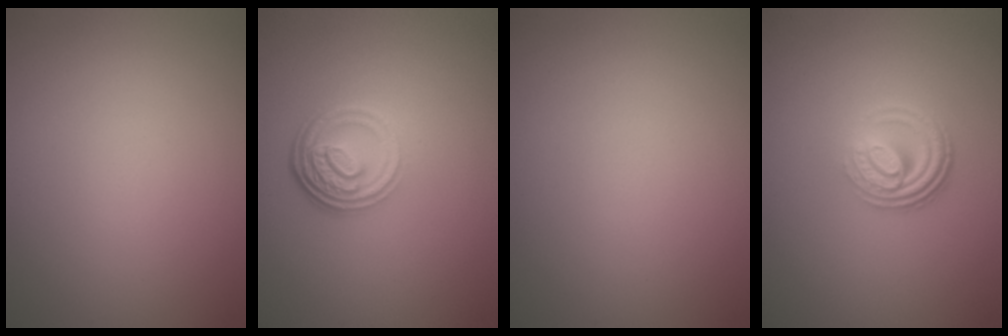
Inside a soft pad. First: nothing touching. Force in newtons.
{"total": 4.8, "press": 3.5, "slide": 3.3}
{"total": 0.0}
{"total": 4.2, "press": 2.8, "slide": 3.1}